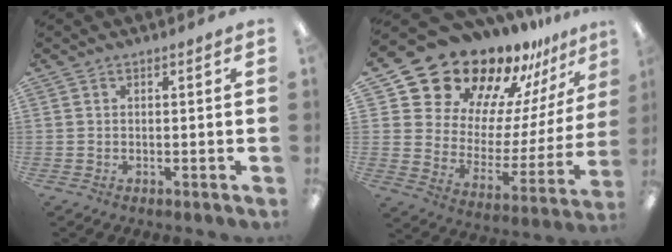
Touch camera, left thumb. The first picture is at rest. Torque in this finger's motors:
{"motor_torque": [2.49, 2.51, 1.33, -1.44, 0.06]}